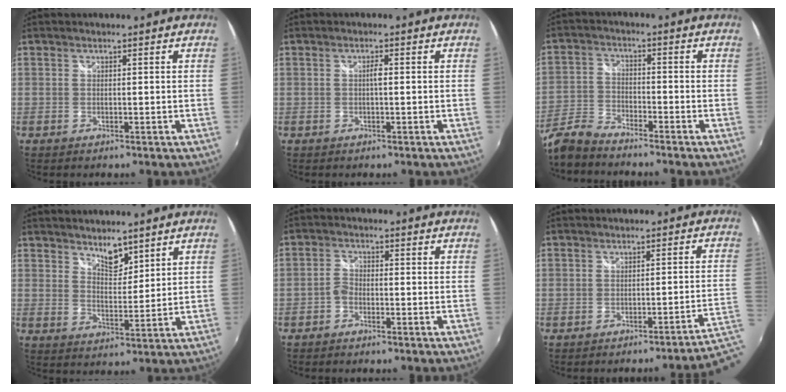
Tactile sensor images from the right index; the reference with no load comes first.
{"total": 1.2, "force": [-0.1, 0.2, 1.2], "torque": [-0.021, 0.005, -0.003]}
{"total": 6.5, "force": [-5.9, 1.6, 2.1], "torque": [-0.056, 0.003, -0.131]}
{"total": 5.0, "force": [4.0, 1.9, 2.2], "torque": [-0.027, 0.002, 0.070]}
{"total": 2.2, "force": [-1.5, 1.2, 1.0], "torque": [-0.026, 0.009, -0.028]}
{"total": 4.5, "force": [-3.3, -1.9, 2.4], "torque": [-0.031, -0.009, -0.042]}